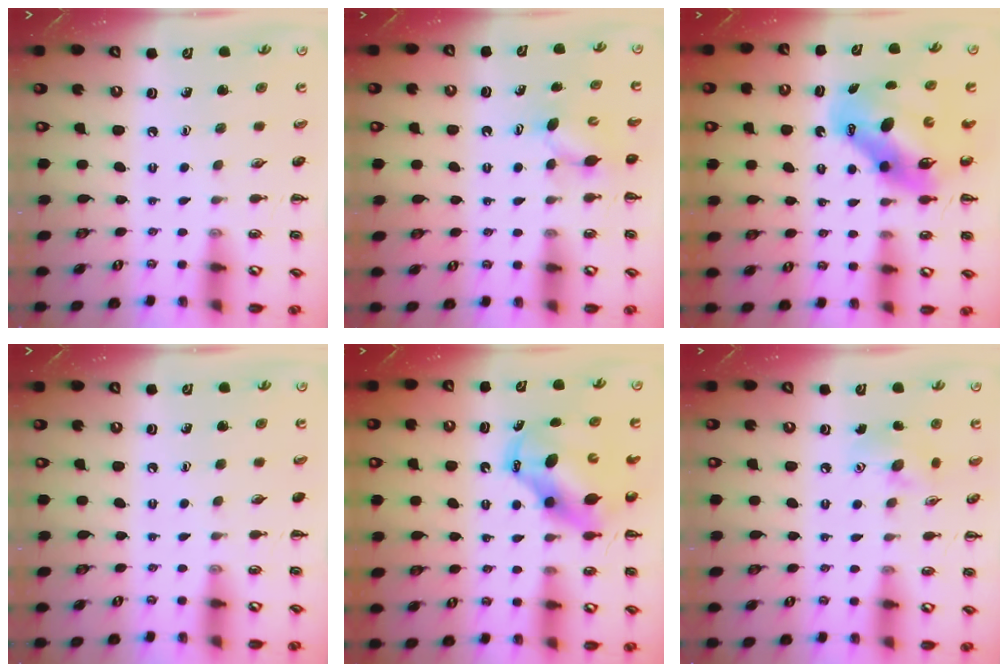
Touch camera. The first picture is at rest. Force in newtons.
{"total": 3.9, "press": 3.7, "slide": 1.2}
{"total": 11.5, "press": 11.1, "slide": 2.9}
{"total": 0.0}
{"total": 7.4, "press": 7.2, "slide": 1.7}
{"total": 8.3, "press": 8.3, "slide": 0.7}